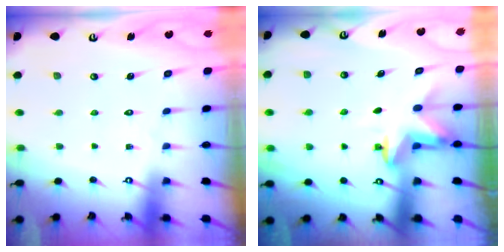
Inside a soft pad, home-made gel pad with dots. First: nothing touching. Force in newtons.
{"total": 5.3, "press": 5.3, "slide": 0.4}